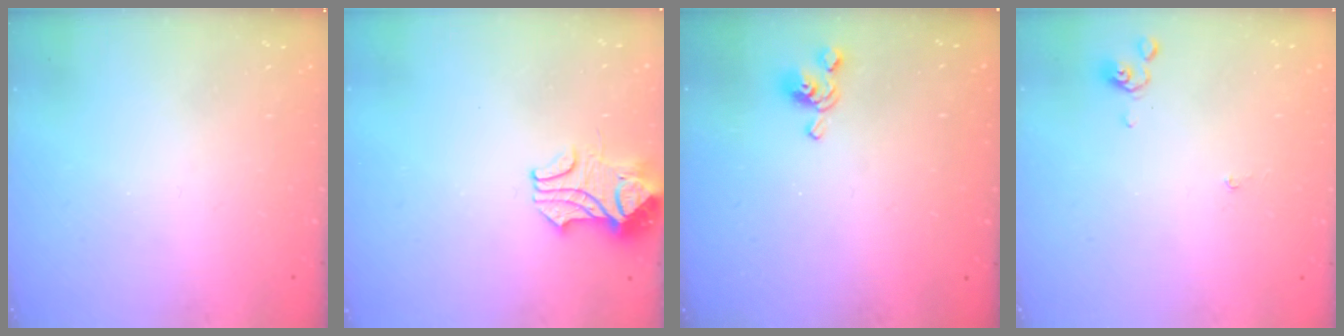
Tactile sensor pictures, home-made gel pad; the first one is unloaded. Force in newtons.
{"total": 2.4, "press": 2.2, "slide": 1.0}
{"total": 4.1, "press": 4.0, "slide": 0.6}
{"total": 0.0}